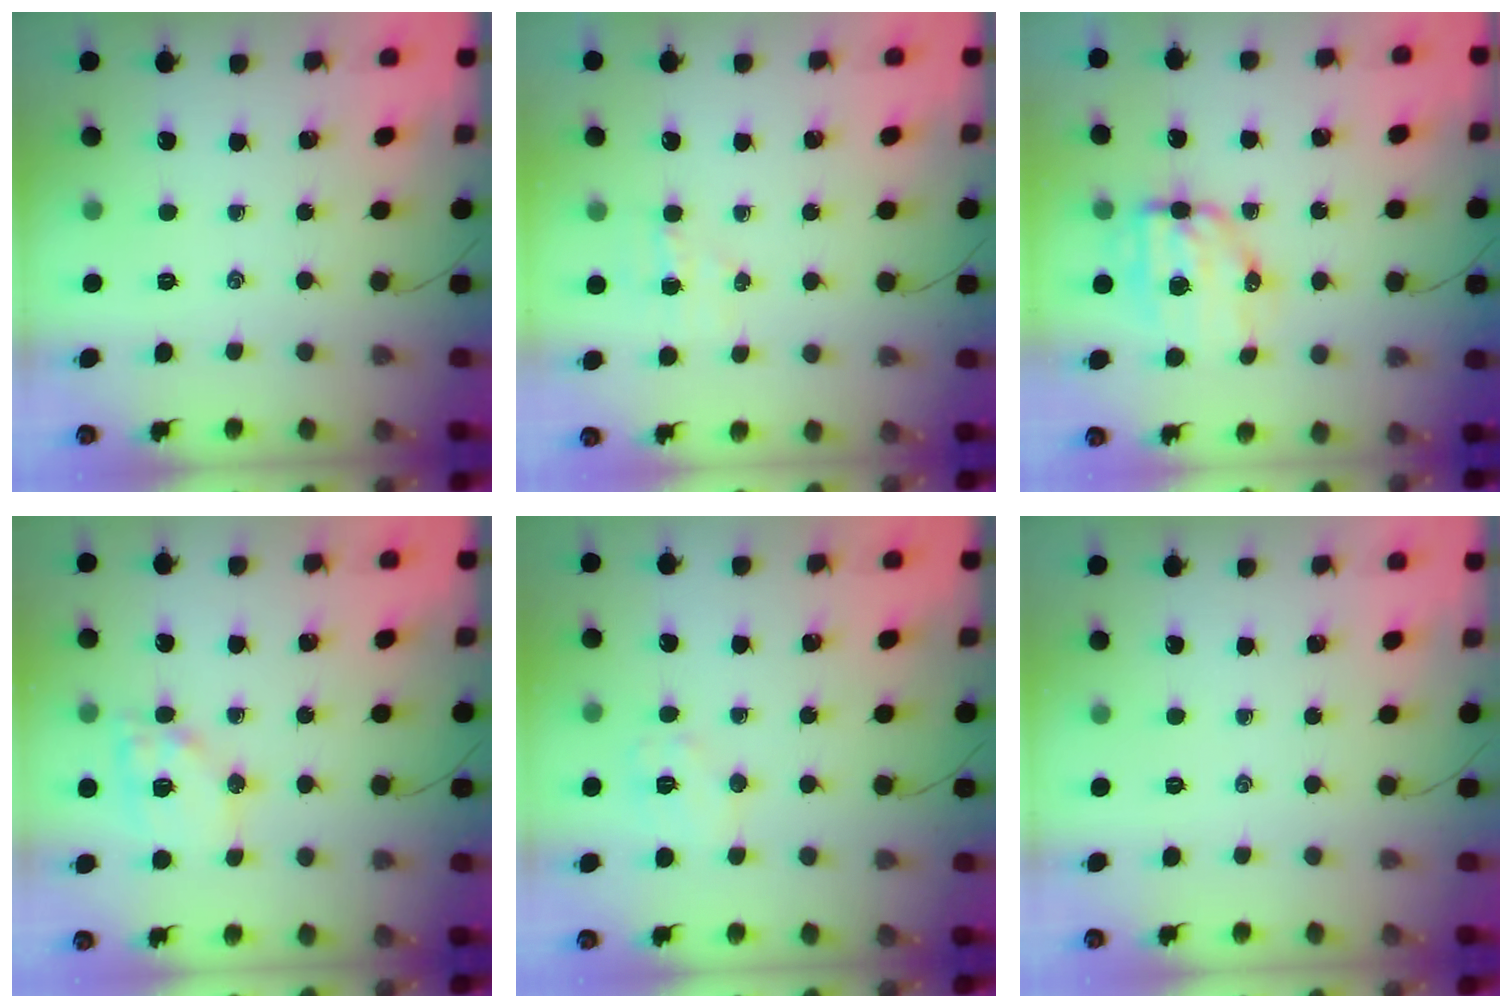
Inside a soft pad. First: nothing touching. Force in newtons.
{"total": 3.7, "press": 3.6, "slide": 0.8}
{"total": 7.9, "press": 7.7, "slide": 1.9}
{"total": 12.9, "press": 12.7, "slide": 2.0}
{"total": 6.9, "press": 6.8, "slide": 1.0}
{"total": 0.0}